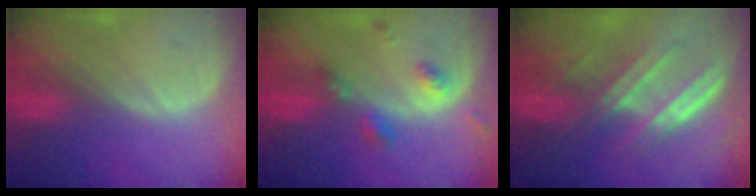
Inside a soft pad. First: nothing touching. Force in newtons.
{"total": 4.6, "press": 4.1, "slide": 2.1}
{"total": 7.6, "press": 6.9, "slide": 3.3}